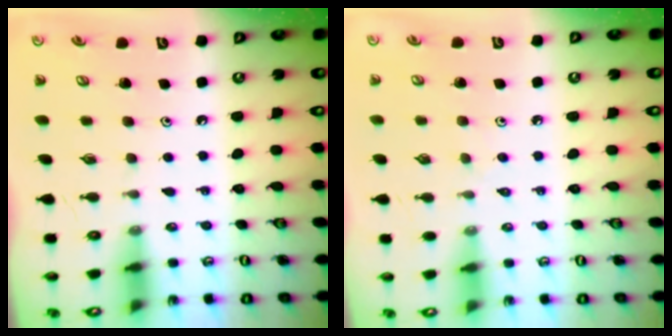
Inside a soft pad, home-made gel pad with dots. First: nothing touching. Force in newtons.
{"total": 4.4, "press": 4.3, "slide": 0.6}